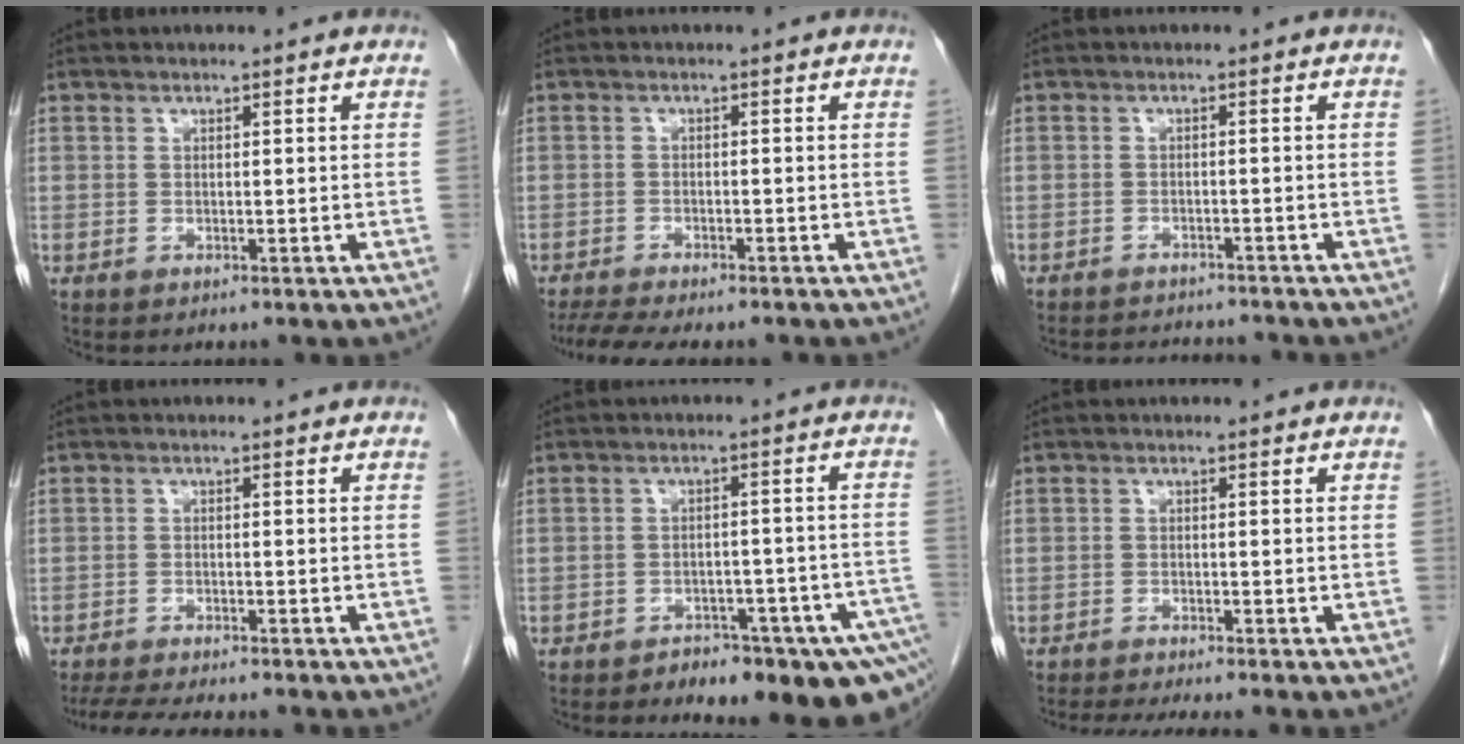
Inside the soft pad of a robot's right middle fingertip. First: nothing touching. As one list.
[{"total": 9.6, "force": [-8.4, 1.4, 4.5], "torque": [-0.065, -0.007, -0.124]}, {"total": 8.4, "force": [-8.0, 1.6, 2.0], "torque": [-0.030, 0.002, -0.101]}, {"total": 11.2, "force": [-9.9, 1.6, 5.1], "torque": [-0.074, -0.014, -0.139]}, {"total": 13.2, "force": [-9.7, 4.2, 7.9], "torque": [-0.051, 0.026, -0.122]}, {"total": 7.5, "force": [-6.7, -0.1, 3.5], "torque": [-0.041, -0.015, -0.103]}]